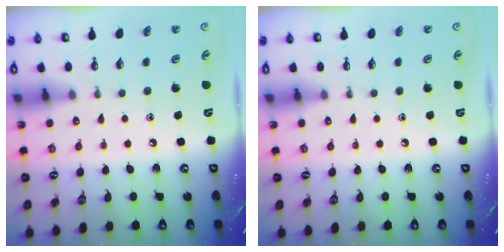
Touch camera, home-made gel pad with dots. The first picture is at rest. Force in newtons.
{"total": 0.0}